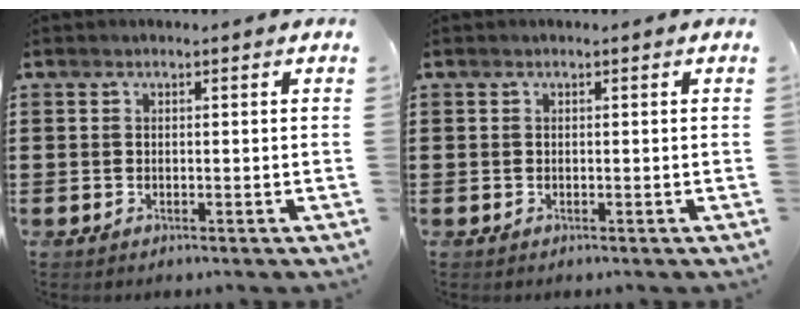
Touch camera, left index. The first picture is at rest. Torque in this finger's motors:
{"motor_torque": [0.00, 0.00, -0.02, 0.00]}